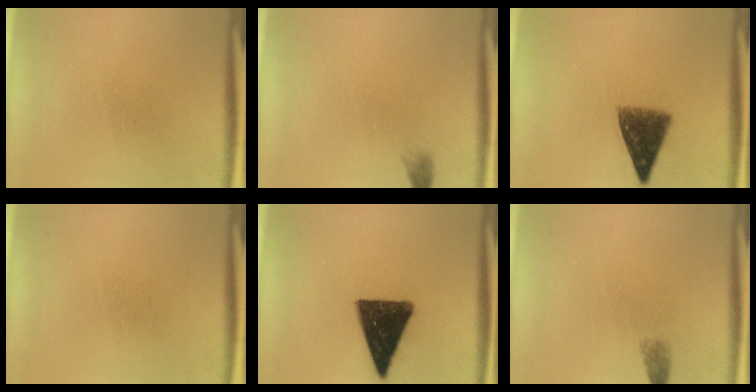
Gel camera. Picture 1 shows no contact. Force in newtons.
{"total": 1.0}
{"total": 8.0}
{"total": 0.0}
{"total": 14.3}
{"total": 1.3}